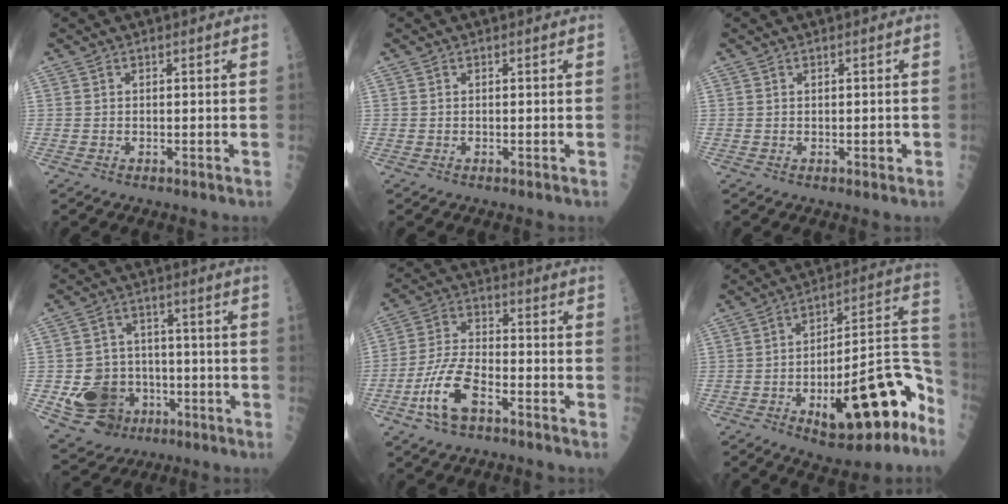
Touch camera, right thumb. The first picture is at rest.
{"total": 0.0}
{"total": 1.0, "force": [-0.1, 0.5, 0.9], "torque": [-0.008, -0.001, -0.001]}
{"total": 12.1, "force": [-3.7, 10.3, 5.2], "torque": [-0.055, 0.021, -0.049]}
{"total": 10.7, "force": [-5.2, 4.5, 8.1], "torque": [-0.176, 0.033, -0.099]}
{"total": 22.4, "force": [-9.4, 7.9, 18.7], "torque": [-0.231, 0.059, -0.127]}